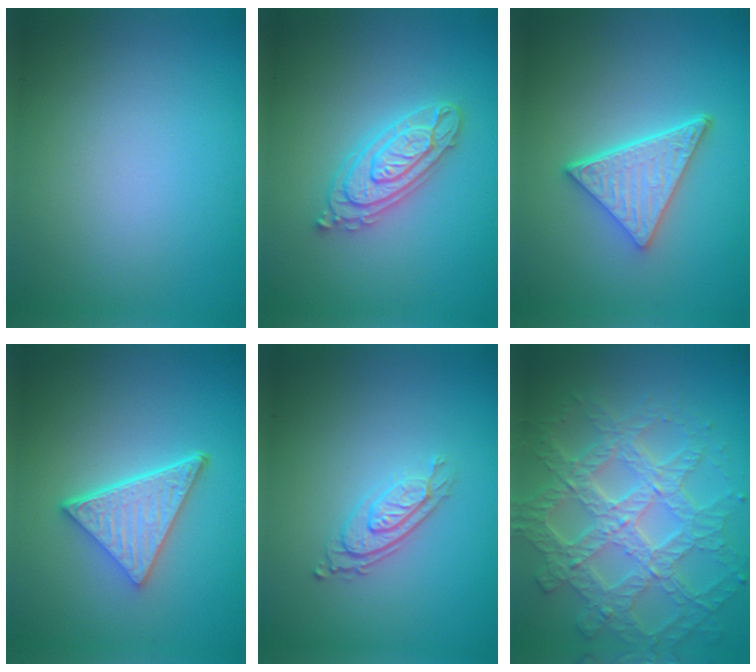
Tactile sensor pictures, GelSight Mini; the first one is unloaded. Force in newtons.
{"total": 4.3, "press": 4.2, "slide": 0.7}
{"total": 5.1, "press": 3.8, "slide": 3.4}
{"total": 5.3, "press": 3.9, "slide": 3.6}
{"total": 2.8, "press": 2.0, "slide": 1.8}
{"total": 7.7, "press": 5.8, "slide": 5.1}